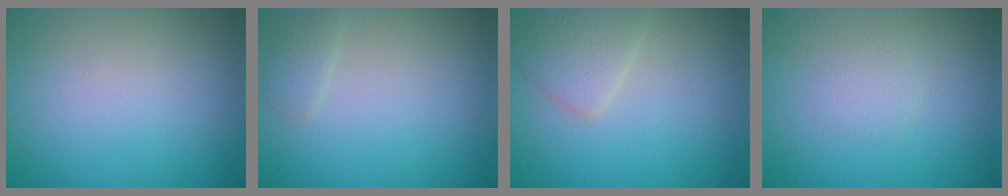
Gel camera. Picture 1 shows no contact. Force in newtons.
{"total": 1.1, "press": 1.1, "slide": 0.1}
{"total": 2.5, "press": 2.5, "slide": 0.2}
{"total": 1.0, "press": 1.0, "slide": 0.0}